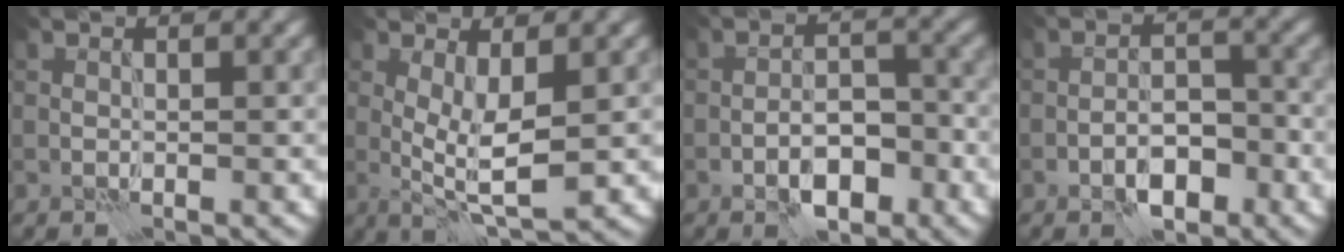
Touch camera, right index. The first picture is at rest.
{"total": 4.8, "force": [-0.1, 1.1, 4.7], "torque": [-0.082, -0.009, 0.001]}
{"total": 4.5, "force": [-2.6, 1.8, 3.2], "torque": [-0.043, 0.007, -0.043]}
{"total": 4.0, "force": [-2.4, 1.7, 2.7], "torque": [-0.034, 0.007, -0.041]}